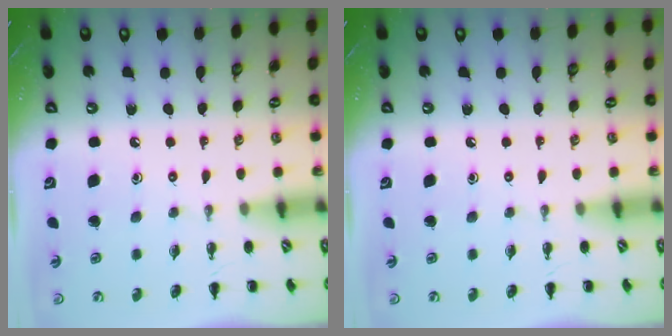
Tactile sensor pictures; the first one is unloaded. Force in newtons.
{"total": 0.0}